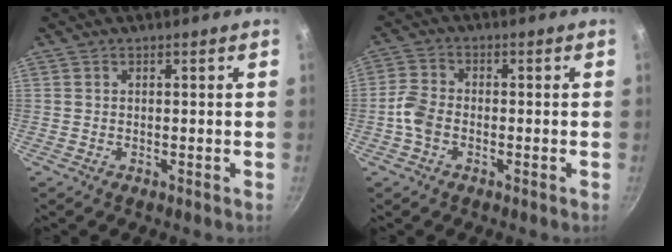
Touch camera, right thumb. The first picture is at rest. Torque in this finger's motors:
{"motor_torque": [0.90, 1.12, 0.53, -0.12, 0.05]}